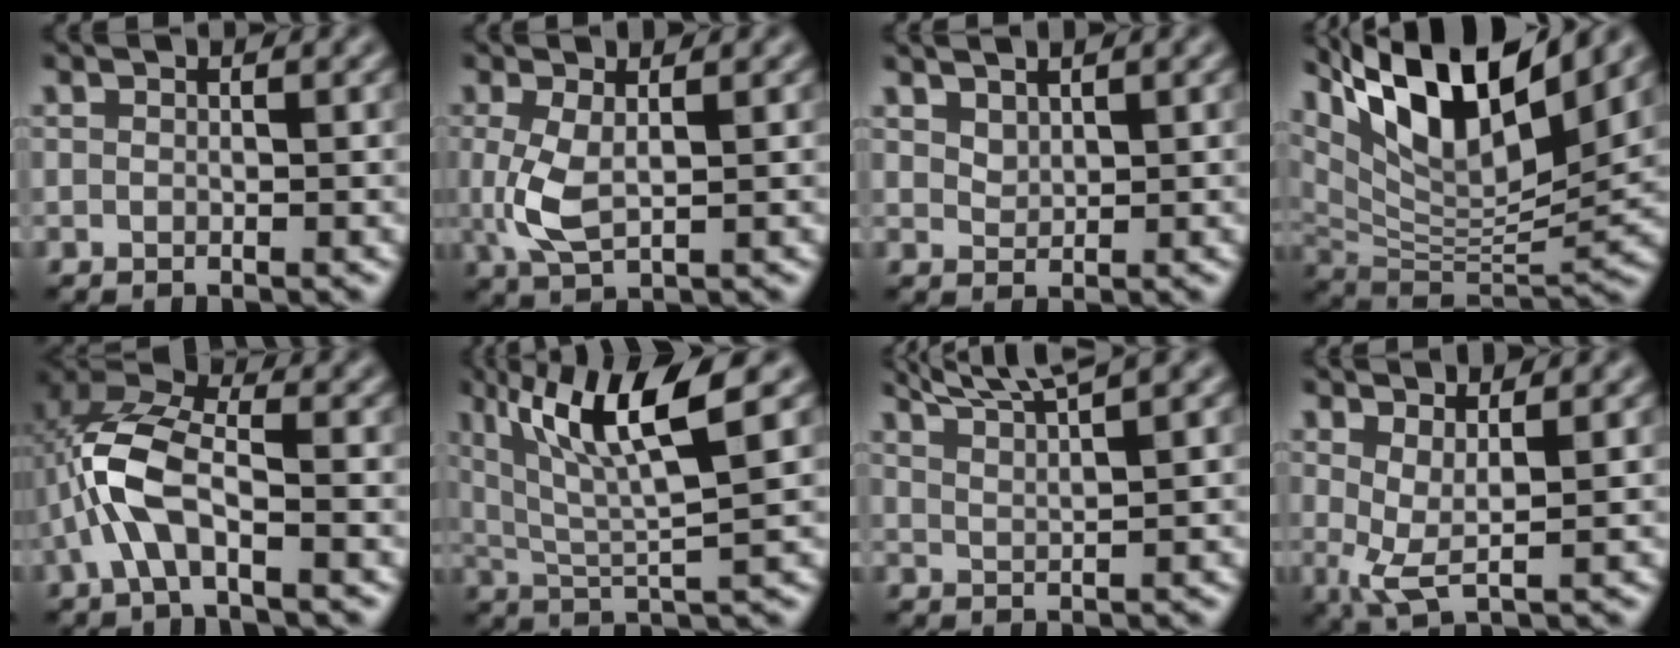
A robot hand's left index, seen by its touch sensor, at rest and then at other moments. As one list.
[{"total": 3.5, "force": [0.3, 1.3, 3.2], "torque": [-0.080, -0.003, 0.007]}, {"total": 1.3, "force": [1.2, 0.3, 0.4], "torque": [-0.013, 0.001, 0.026]}, {"total": 12.6, "force": [7.3, 3.9, 9.5], "torque": [-0.179, 0.004, 0.145]}, {"total": 6.1, "force": [-1.8, 2.5, 5.3], "torque": [-0.119, 0.017, -0.039]}, {"total": 8.2, "force": [3.6, 1.5, 7.2], "torque": [-0.129, 0.005, 0.067]}, {"total": 6.1, "force": [5.1, 0.9, 3.3], "torque": [-0.041, 0.020, 0.055]}, {"total": 3.2, "force": [1.0, 0.8, 2.9], "torque": [-0.055, -0.006, 0.016]}]